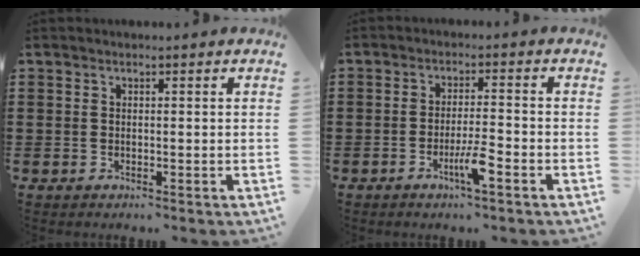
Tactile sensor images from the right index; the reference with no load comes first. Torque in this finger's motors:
{"motor_torque": [-0.08, 0.22, 0.37, 0.10]}